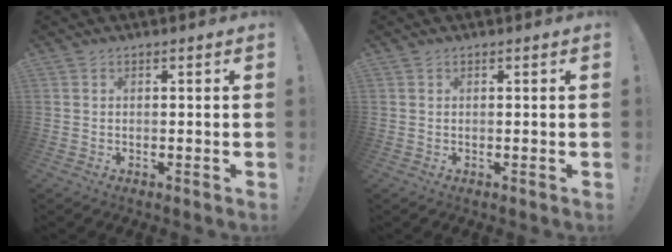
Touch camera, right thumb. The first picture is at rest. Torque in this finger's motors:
{"motor_torque": [-0.11, -0.37, -0.10, 0.05, 0.00]}